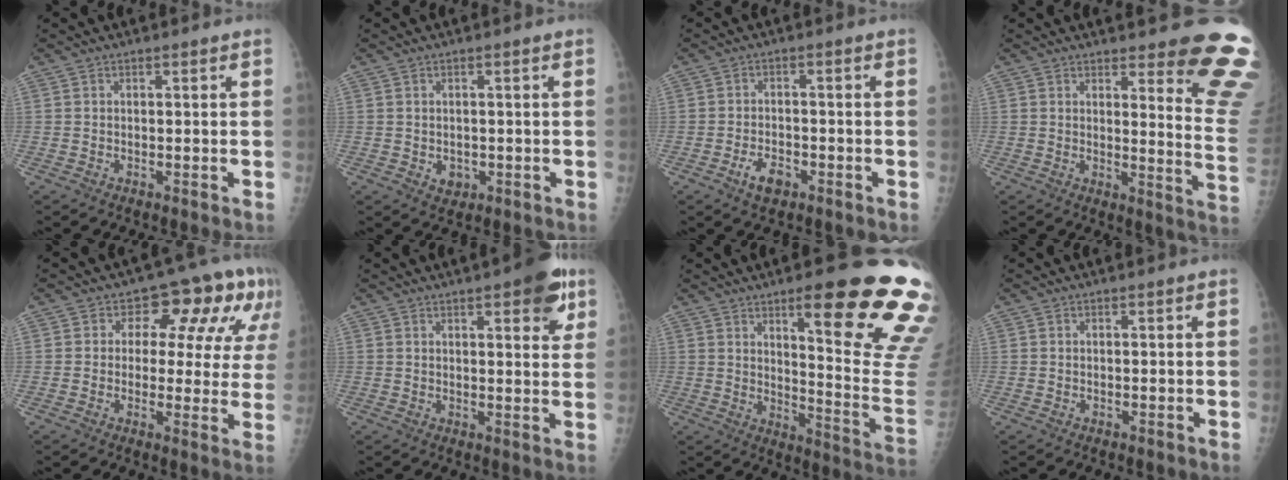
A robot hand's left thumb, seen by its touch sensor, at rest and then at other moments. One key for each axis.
{"total": 2.5, "fx": -0.5, "fy": 2.1, "fz": 1.2, "tx": -0.008, "ty": 0.000, "tz": 0.002}
{"total": 4.3, "fx": -2.3, "fy": 2.5, "fz": 2.6, "tx": -0.040, "ty": 0.012, "tz": -0.040}
{"total": 13.5, "fx": 10.5, "fy": 2.4, "fz": 8.1, "tx": -0.063, "ty": -0.101, "tz": 0.111}
{"total": 12.8, "fx": 5.3, "fy": 7.7, "fz": 8.7, "tx": -0.049, "ty": 0.003, "tz": 0.056}
{"total": 8.9, "fx": 4.6, "fy": 3.0, "fz": 7.0, "tx": -0.063, "ty": -0.014, "tz": 0.051}
{"total": 24.2, "fx": 13.0, "fy": 4.4, "fz": 20.0, "tx": -0.203, "ty": -0.063, "tz": 0.186}
{"total": 0.0}